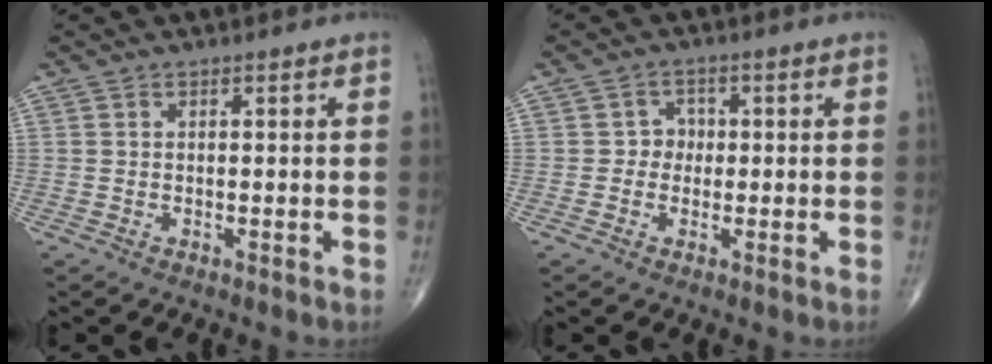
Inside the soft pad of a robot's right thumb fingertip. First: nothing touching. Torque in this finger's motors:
{"motor_torque": [-0.13, -0.01, 0.27, -0.08, -0.01]}